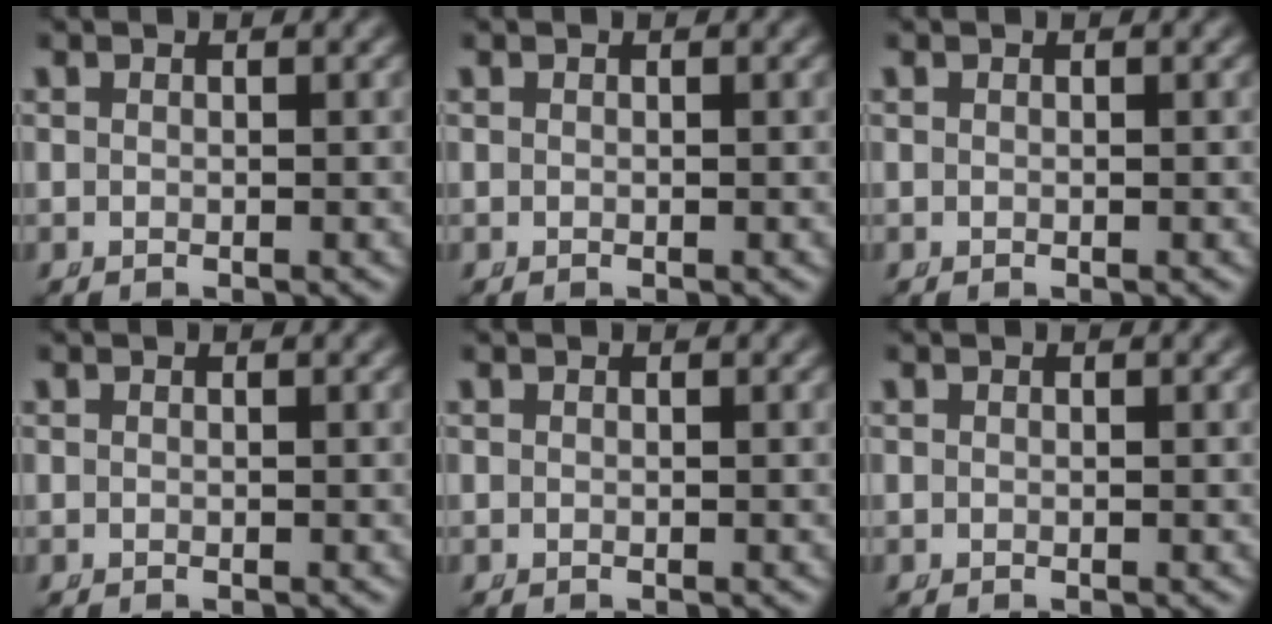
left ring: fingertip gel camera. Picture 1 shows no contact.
{"total": 0.0}
{"total": 0.0}
{"total": 0.0}
{"total": 0.0}
{"total": 0.0}